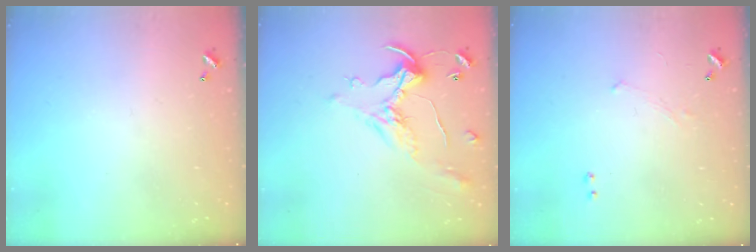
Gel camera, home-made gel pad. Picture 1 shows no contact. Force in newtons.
{"total": 1.1, "press": 0.8, "slide": 0.9}
{"total": 1.2, "press": 1.1, "slide": 0.5}